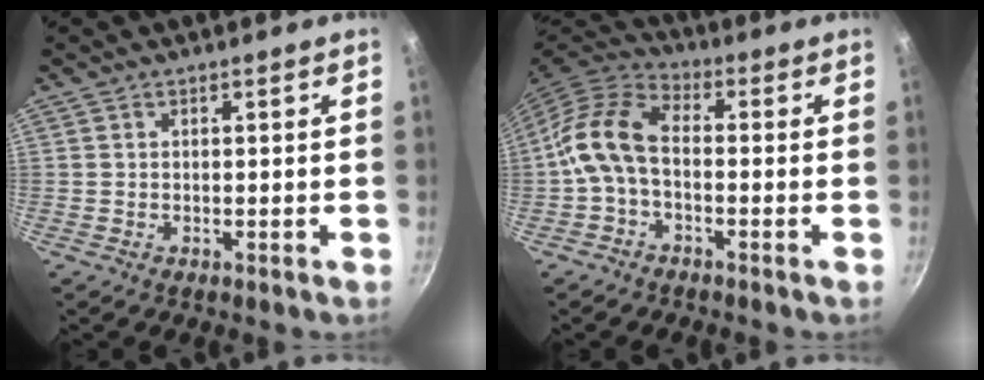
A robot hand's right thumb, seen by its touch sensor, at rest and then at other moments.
{"total": 10.8, "force": [-1.2, 6.4, 8.6], "torque": [-0.172, 0.032, -0.037]}